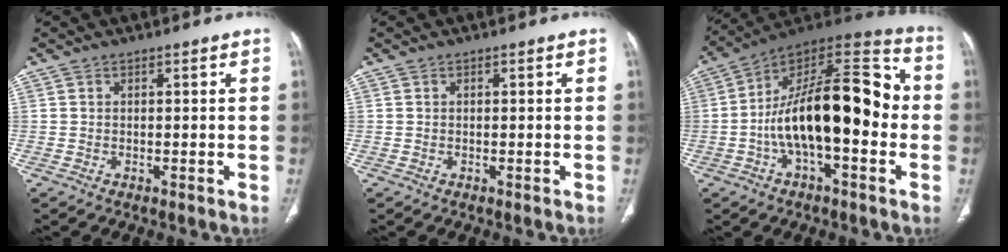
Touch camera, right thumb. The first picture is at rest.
{"total": 0.0}
{"total": 23.4, "force": [-2.2, 10.2, 21.0], "torque": [-0.327, 0.049, -0.044]}